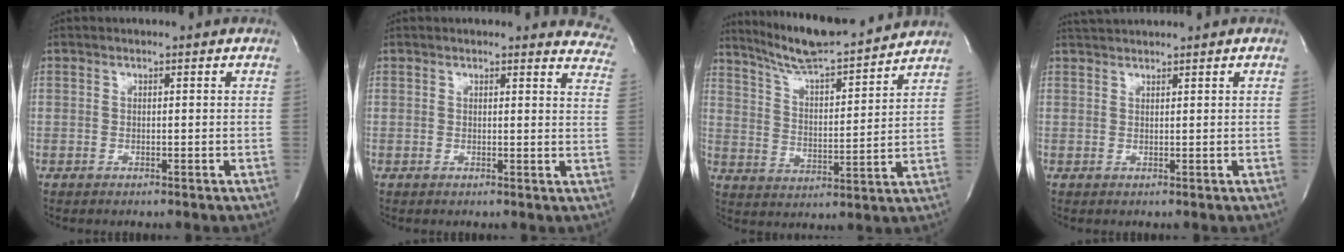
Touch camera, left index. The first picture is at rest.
{"total": 8.3, "force": [8.0, 1.7, 1.4], "torque": [0.019, -0.038, 0.047]}
{"total": 16.2, "force": [14.8, 0.9, 6.5], "torque": [-0.114, 0.004, 0.235]}
{"total": 2.5, "force": [2.4, -0.5, 0.4], "torque": [-0.009, 0.019, 0.052]}